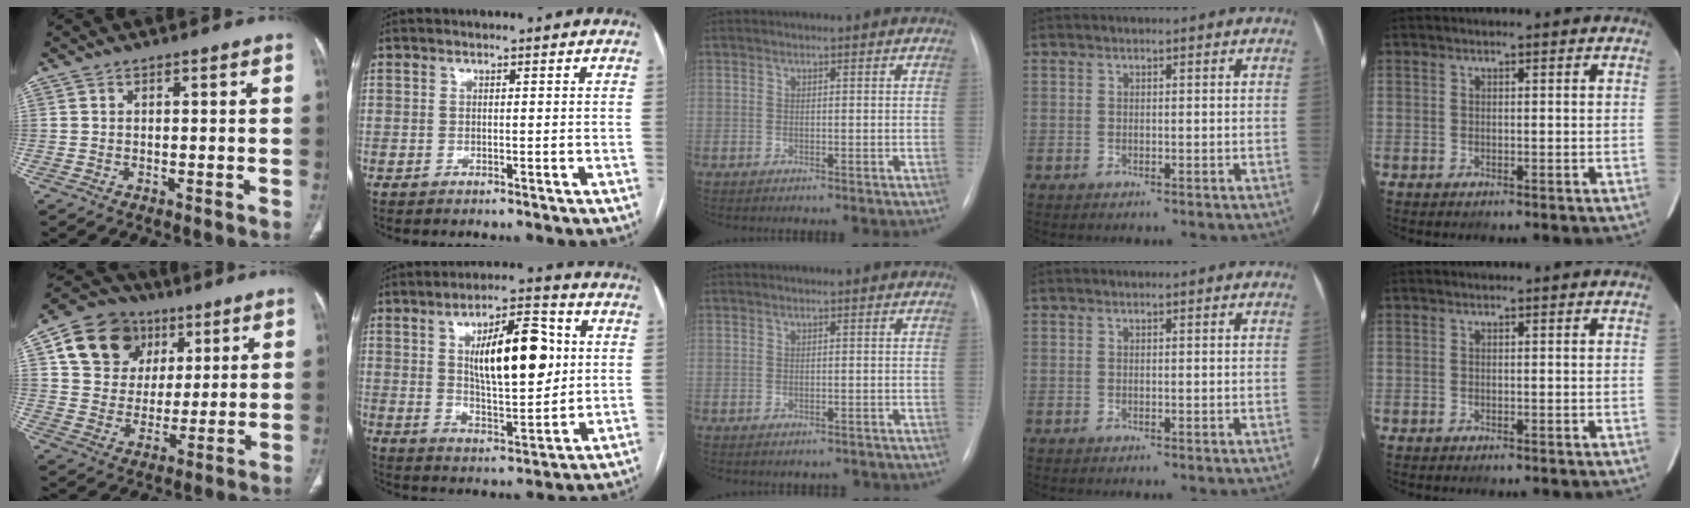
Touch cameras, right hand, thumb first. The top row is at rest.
{"thumb": {"total": 16.0, "force": [7.0, 13.0, 6.1], "torque": [-0.073, 0.001, 0.125]}, "index": {"total": 14.3, "force": [3.2, 4.8, 13.2], "torque": [-0.211, 0.011, 0.054]}, "middle": {"total": 1.5, "force": [-1.3, 0.7, 0.4], "torque": [-0.007, 0.000, -0.013]}}